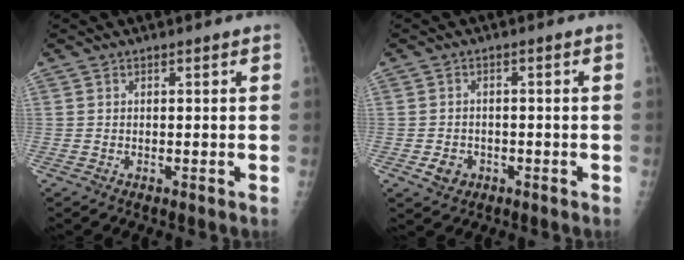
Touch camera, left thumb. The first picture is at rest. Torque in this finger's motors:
{"motor_torque": [-0.01, 0.00, 0.00, 0.00, 0.00]}